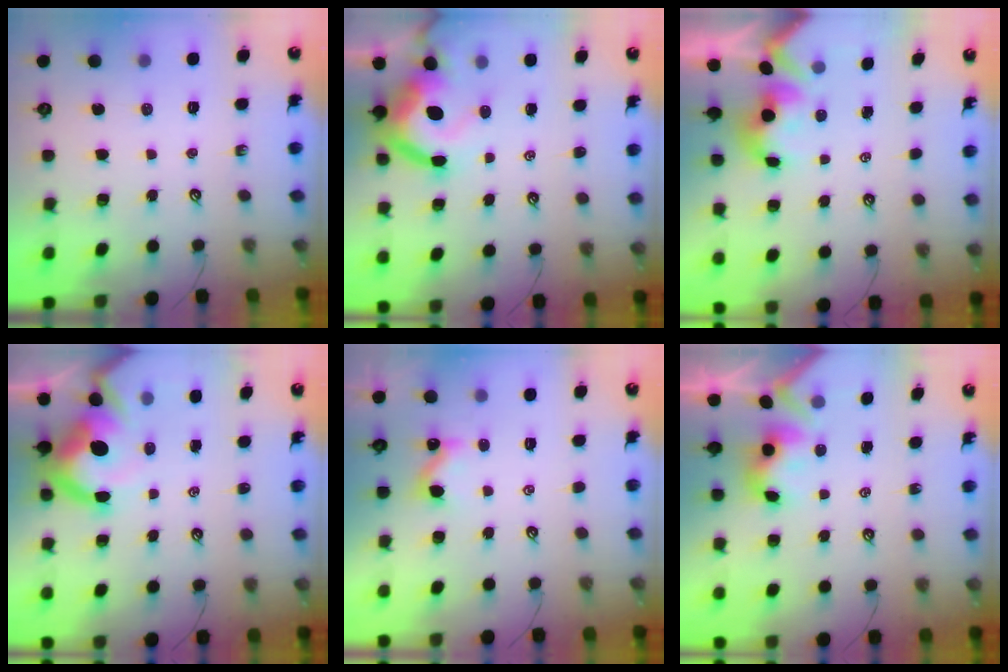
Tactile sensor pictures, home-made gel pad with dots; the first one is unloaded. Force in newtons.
{"total": 11.8, "press": 11.7, "slide": 1.4}
{"total": 1.5, "press": 1.3, "slide": 0.7}
{"total": 13.3, "press": 13.2, "slide": 1.7}
{"total": 0.0}
{"total": 3.6, "press": 3.6, "slide": 0.2}